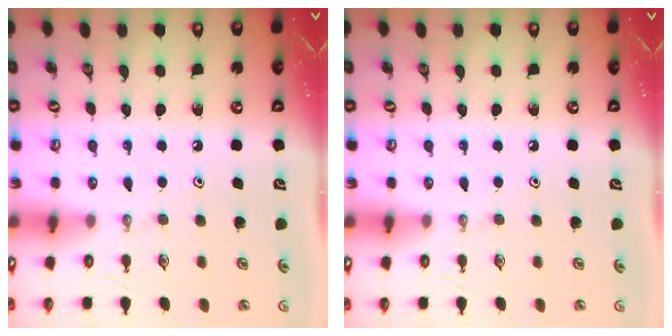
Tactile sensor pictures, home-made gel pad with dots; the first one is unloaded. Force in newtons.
{"total": 0.0}